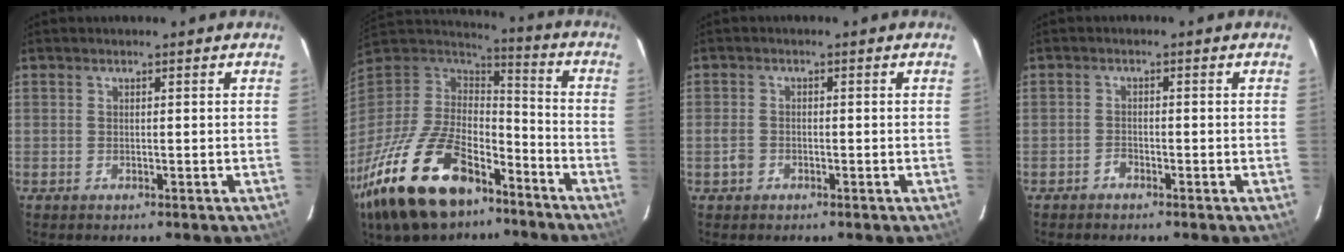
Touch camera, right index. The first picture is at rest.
{"total": 29.7, "force": [-18.6, 14.8, 17.9], "torque": [-0.378, -0.033, -0.304]}
{"total": 2.3, "force": [-1.1, 1.7, 0.9], "torque": [-0.022, 0.002, -0.019]}
{"total": 1.3, "force": [-1.1, 0.7, 0.2], "torque": [-0.003, 0.003, -0.021]}